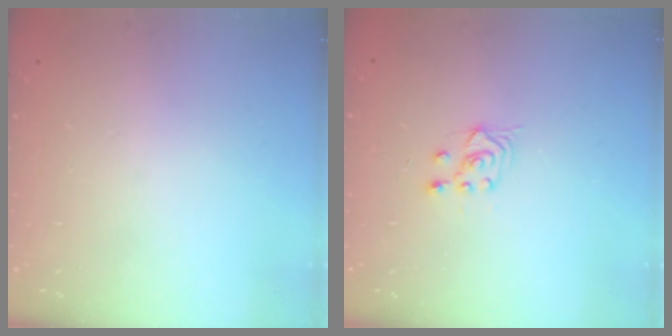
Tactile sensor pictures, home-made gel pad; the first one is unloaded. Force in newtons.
{"total": 3.8, "press": 3.6, "slide": 1.4}